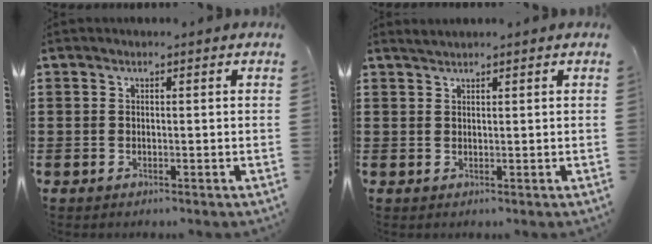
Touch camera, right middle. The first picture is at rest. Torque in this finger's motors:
{"motor_torque": [0.08, -0.30, -0.02, -0.02]}